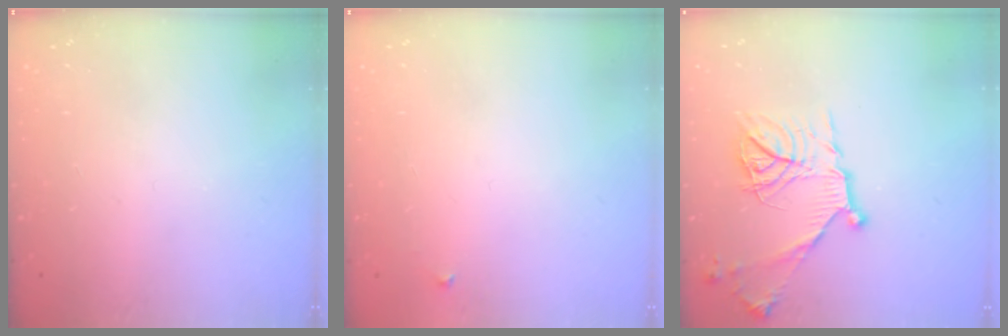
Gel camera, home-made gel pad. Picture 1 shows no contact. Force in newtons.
{"total": 3.3, "press": 3.3, "slide": 0.5}
{"total": 16.2, "press": 16.2, "slide": 0.4}